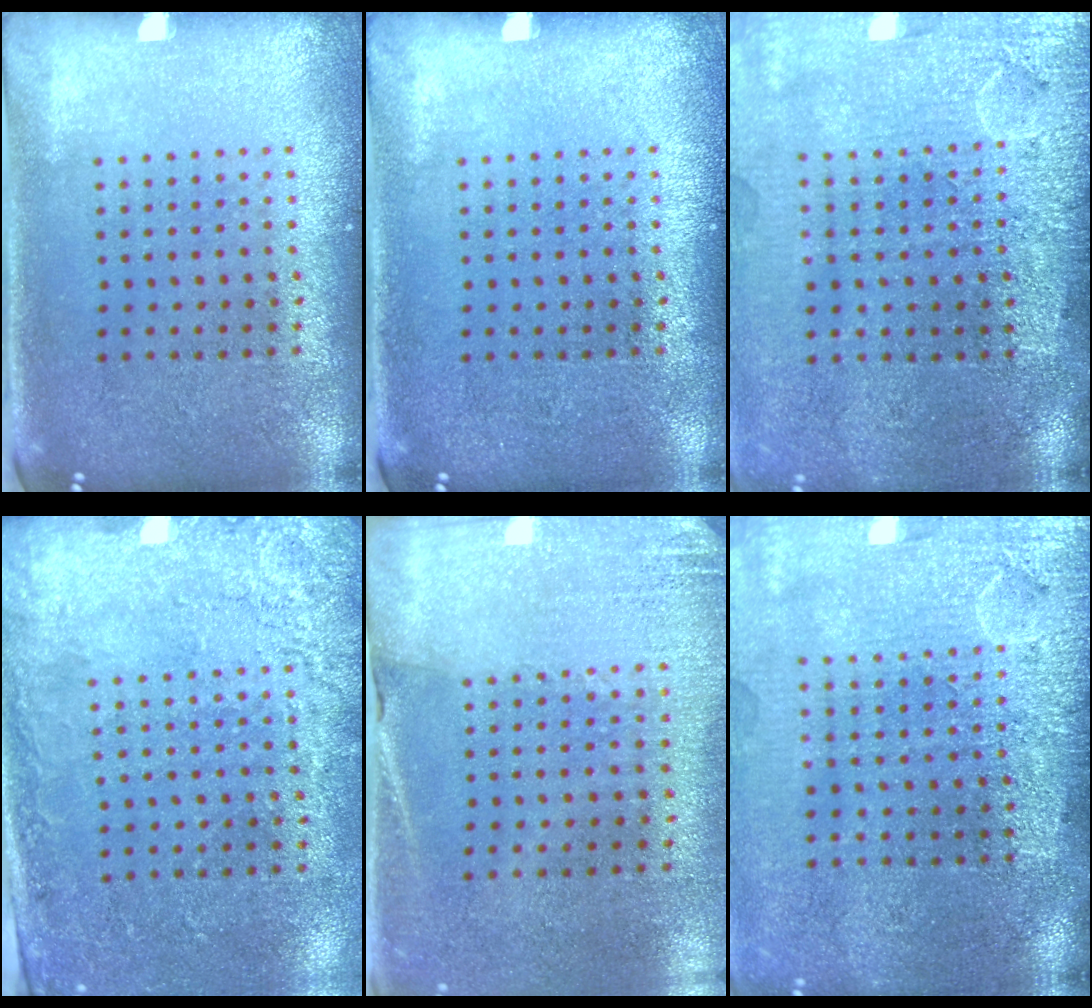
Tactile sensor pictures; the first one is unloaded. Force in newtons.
{"total": 0.0}
{"total": 4.4, "press": 3.6, "slide": 2.5}
{"total": 2.7, "press": 2.2, "slide": 1.5}
{"total": 2.6, "press": 2.4, "slide": 1.0}
{"total": 4.4, "press": 3.6, "slide": 2.5}